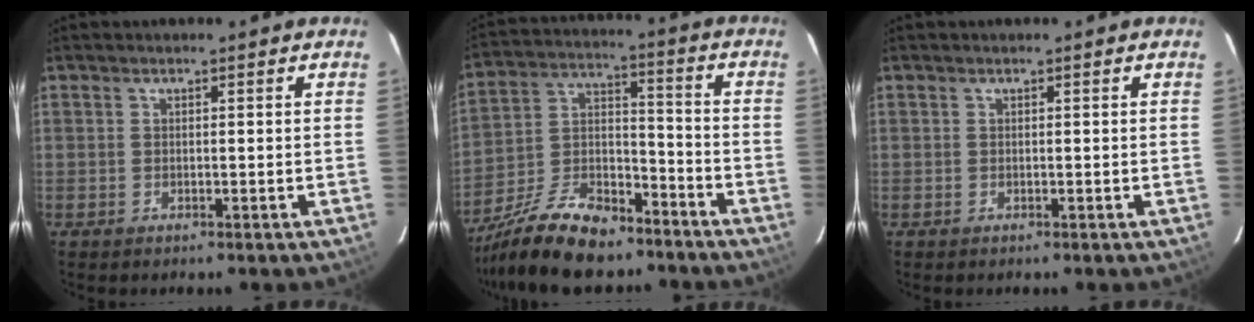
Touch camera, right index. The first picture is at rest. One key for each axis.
{"total": 18.1, "fx": -13.6, "fy": 7.3, "fz": 9.4, "tx": -0.204, "ty": 0.000, "tz": -0.238}
{"total": 0.0}